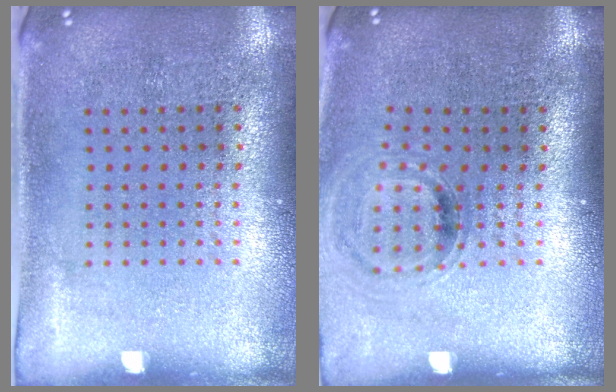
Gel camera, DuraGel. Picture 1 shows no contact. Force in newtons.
{"total": 0.9, "press": 0.8, "slide": 0.2}